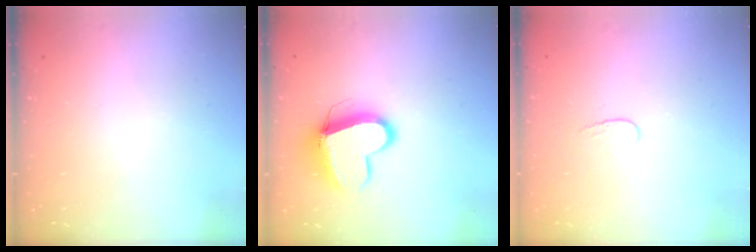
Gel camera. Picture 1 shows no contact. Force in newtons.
{"total": 11.6, "press": 11.6, "slide": 1.2}
{"total": 3.6, "press": 3.5, "slide": 0.4}